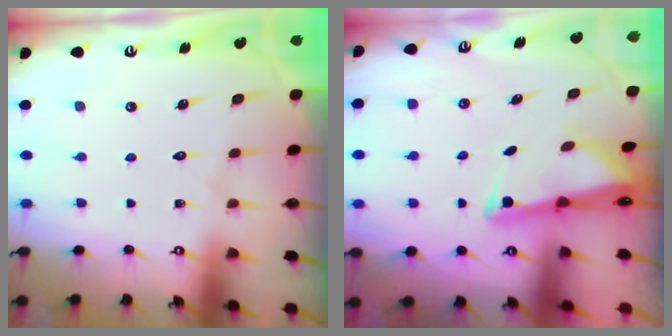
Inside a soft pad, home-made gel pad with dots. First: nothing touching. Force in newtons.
{"total": 2.6, "press": 2.6, "slide": 0.5}